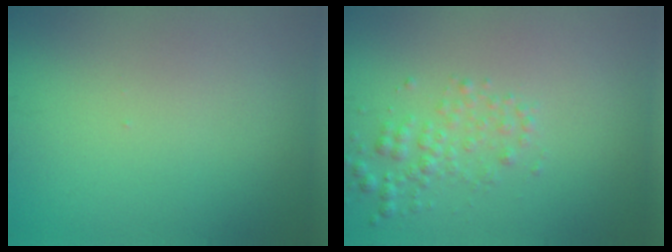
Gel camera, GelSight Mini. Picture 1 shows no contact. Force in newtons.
{"total": 2.1, "press": 2.1, "slide": 0.1}